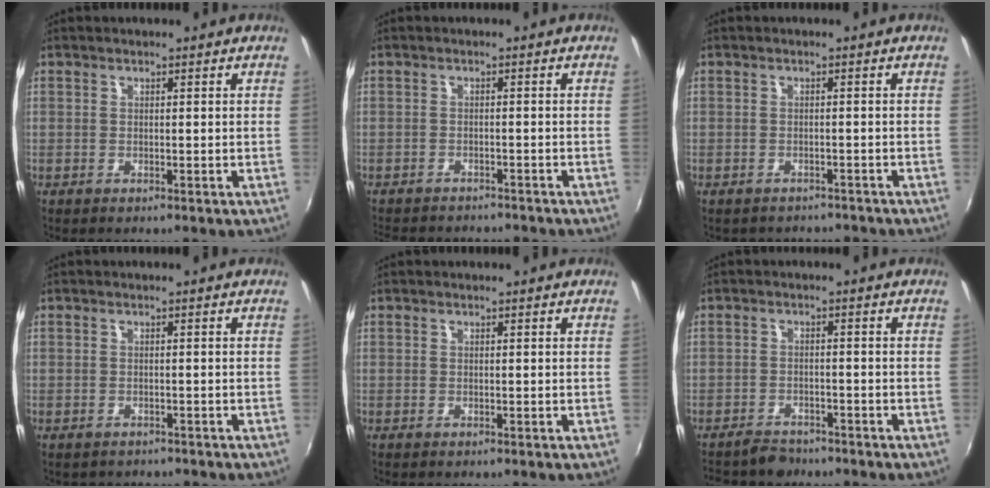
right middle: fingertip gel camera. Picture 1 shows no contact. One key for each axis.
{"total": 9.1, "fx": -8.2, "fy": 2.3, "fz": 3.1, "tx": -0.076, "ty": -0.016, "tz": -0.119}
{"total": 4.6, "fx": -4.1, "fy": 1.8, "fz": 1.1, "tx": -0.024, "ty": -0.011, "tz": -0.052}
{"total": 1.9, "fx": -1.7, "fy": 0.9, "fz": 0.4, "tx": -0.013, "ty": -0.006, "tz": -0.021}
{"total": 0.0}
{"total": 4.3, "fx": -3.9, "fy": 1.7, "fz": 0.6, "tx": -0.029, "ty": -0.001, "tz": -0.067}